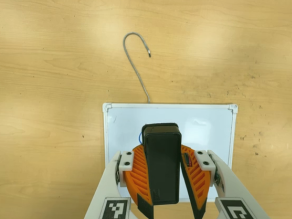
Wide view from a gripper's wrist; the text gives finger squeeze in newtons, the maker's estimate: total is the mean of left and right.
{"total": 11.0, "left": 10.4, "right": 11.6}